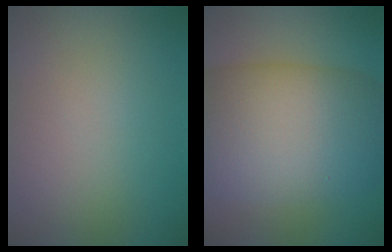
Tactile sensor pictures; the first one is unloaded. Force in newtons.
{"total": 13.1, "press": 13.1, "slide": 0.2}